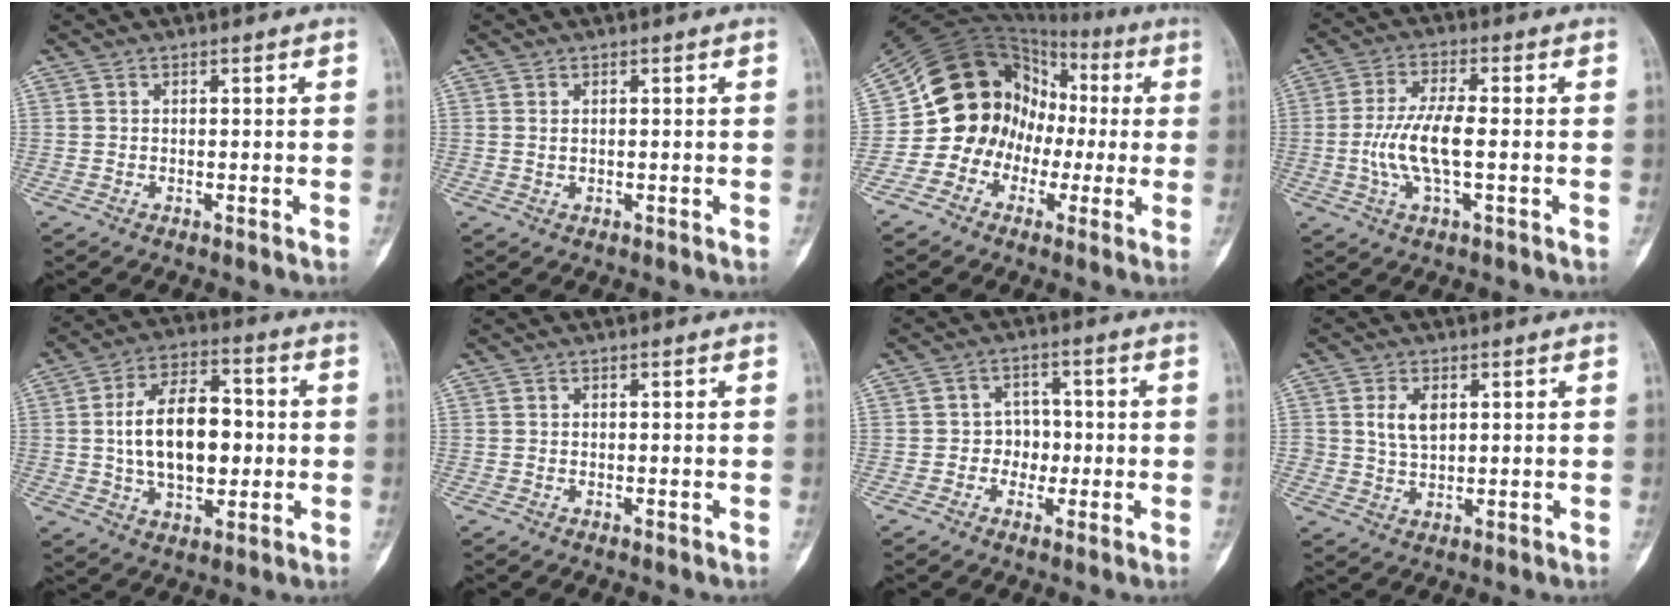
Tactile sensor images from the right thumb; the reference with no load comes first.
{"total": 0.9, "force": [0.3, 0.6, 0.6], "torque": [-0.013, -0.001, 0.009]}
{"total": 15.1, "force": [-2.4, 13.9, 5.4], "torque": [-0.048, 0.087, -0.041]}
{"total": 9.1, "force": [-1.0, 2.8, 8.6], "torque": [-0.191, 0.009, -0.022]}
{"total": 16.1, "force": [0.3, 9.5, 13.0], "torque": [-0.195, 0.018, 0.005]}
{"total": 0.0}
{"total": 5.1, "force": [-0.8, 4.5, 2.2], "torque": [0.005, 0.016, -0.021]}
{"total": 5.0, "force": [1.5, 3.3, 3.5], "torque": [-0.054, -0.007, 0.031]}